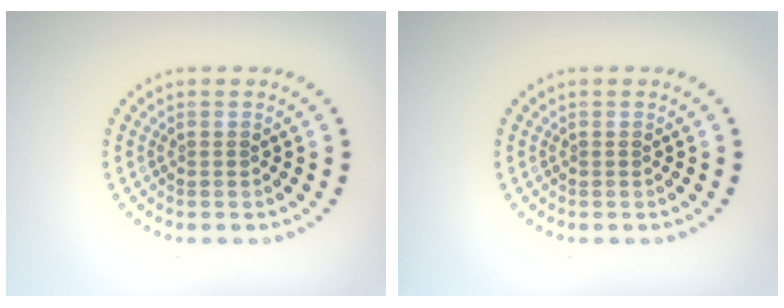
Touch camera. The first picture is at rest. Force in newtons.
{"total": 0.0}